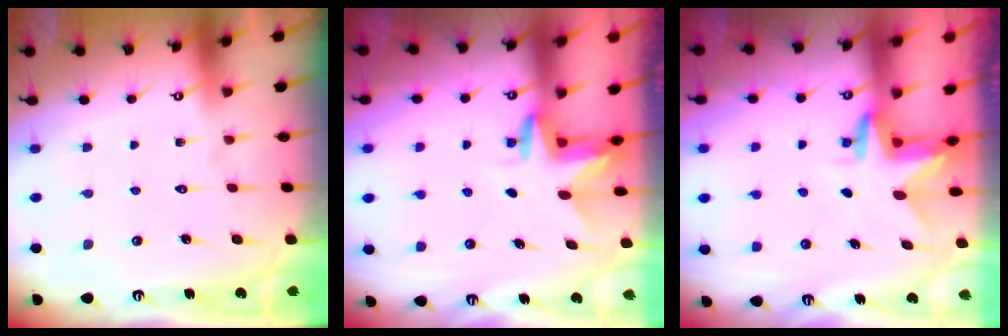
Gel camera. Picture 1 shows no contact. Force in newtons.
{"total": 2.7, "press": 2.7, "slide": 0.1}
{"total": 3.0, "press": 3.0, "slide": 0.2}